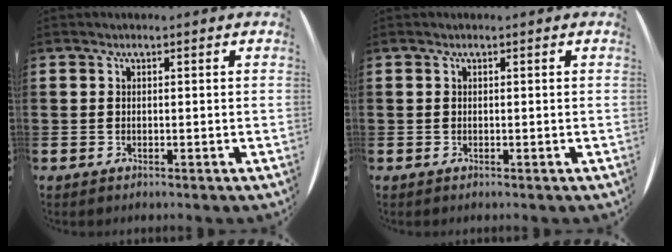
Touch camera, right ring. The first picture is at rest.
{"total": 0.0}